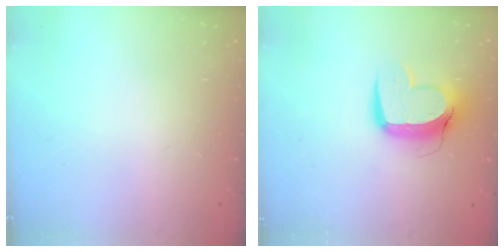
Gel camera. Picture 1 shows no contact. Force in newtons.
{"total": 12.3, "press": 12.2, "slide": 1.3}